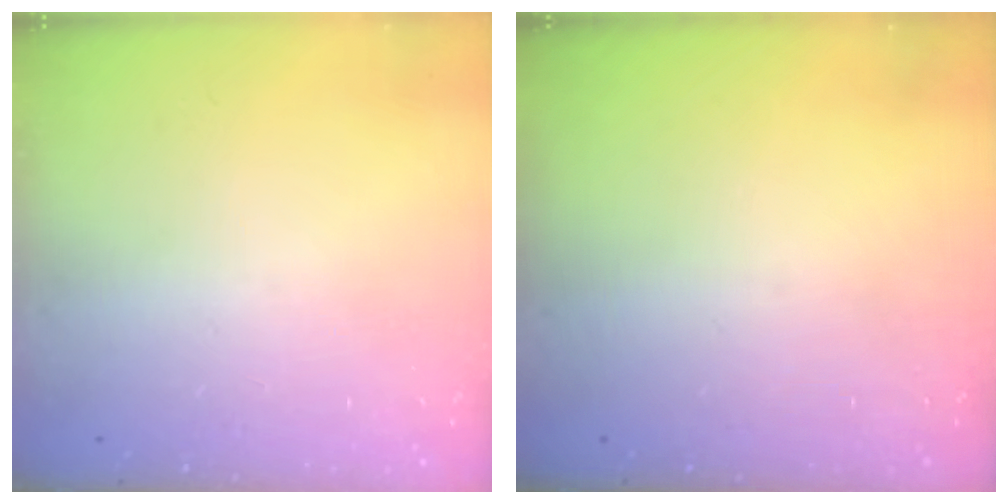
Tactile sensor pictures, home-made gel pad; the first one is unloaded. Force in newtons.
{"total": 0.0}